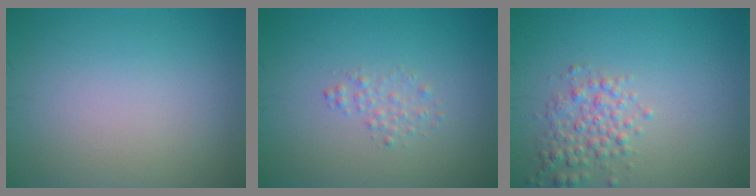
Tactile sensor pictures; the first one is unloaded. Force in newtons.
{"total": 1.2, "press": 1.2, "slide": 0.0}
{"total": 2.7, "press": 2.7, "slide": 0.0}